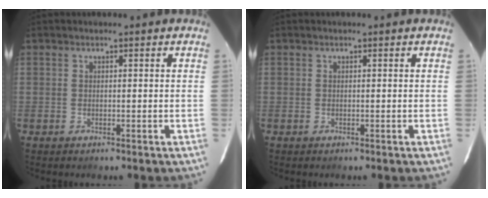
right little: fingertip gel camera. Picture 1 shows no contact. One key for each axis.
{"total": 0.0}